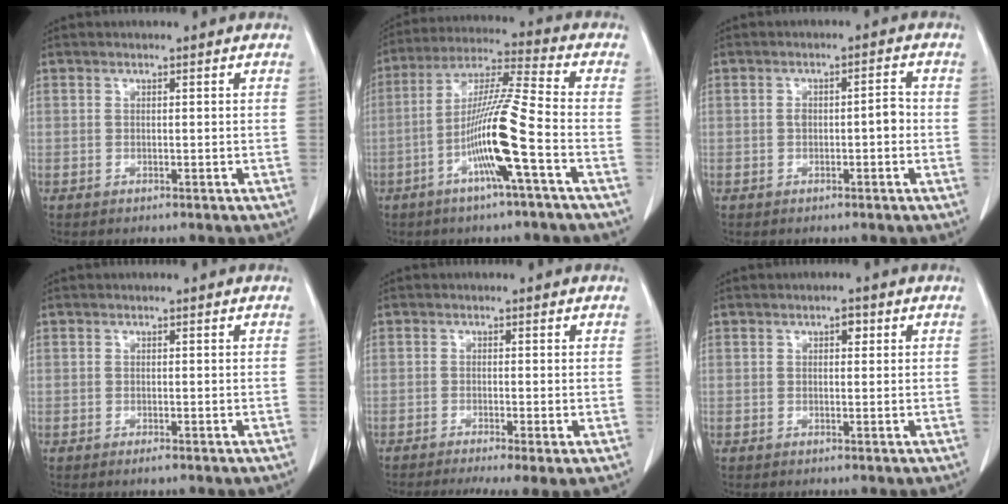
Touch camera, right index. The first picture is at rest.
{"total": 12.4, "force": [-4.4, -0.8, 11.6], "torque": [-0.223, 0.003, -0.089]}
{"total": 3.2, "force": [-0.4, 1.2, 3.0], "torque": [-0.048, 0.013, -0.004]}
{"total": 0.7, "force": [-0.5, 0.2, 0.4], "torque": [-0.006, -0.001, -0.006]}
{"total": 6.8, "force": [-4.7, 0.9, 4.9], "torque": [-0.072, -0.017, -0.077]}
{"total": 1.4, "force": [0.6, 0.7, 1.0], "torque": [-0.012, 0.003, 0.006]}